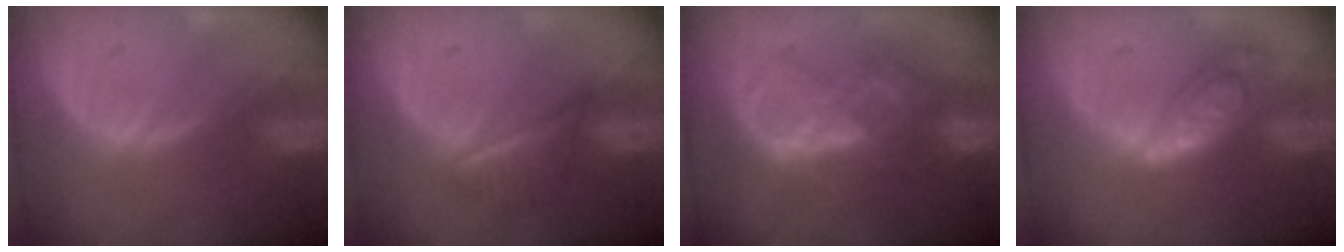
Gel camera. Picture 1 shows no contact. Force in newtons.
{"total": 5.6, "press": 5.2, "slide": 2.1}
{"total": 7.7, "press": 7.7, "slide": 0.5}
{"total": 7.4, "press": 7.4, "slide": 0.5}